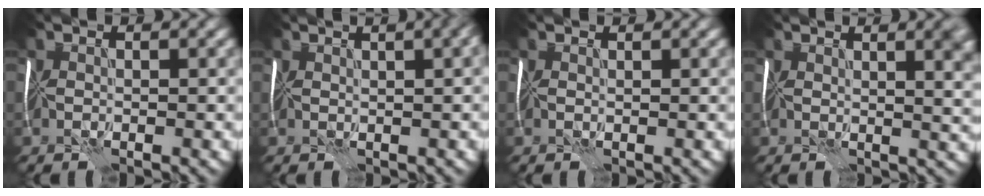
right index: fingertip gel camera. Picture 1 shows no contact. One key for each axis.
{"total": 6.8, "fx": 3.2, "fy": 2.8, "fz": 5.3, "tx": -0.041, "ty": 0.037, "tz": 0.028}
{"total": 1.0, "fx": 0.8, "fy": 0.4, "fz": 0.4, "tx": -0.006, "ty": 0.004, "tz": 0.010}
{"total": 6.0, "fx": 3.0, "fy": 2.5, "fz": 4.6, "tx": -0.013, "ty": 0.013, "tz": 0.038}